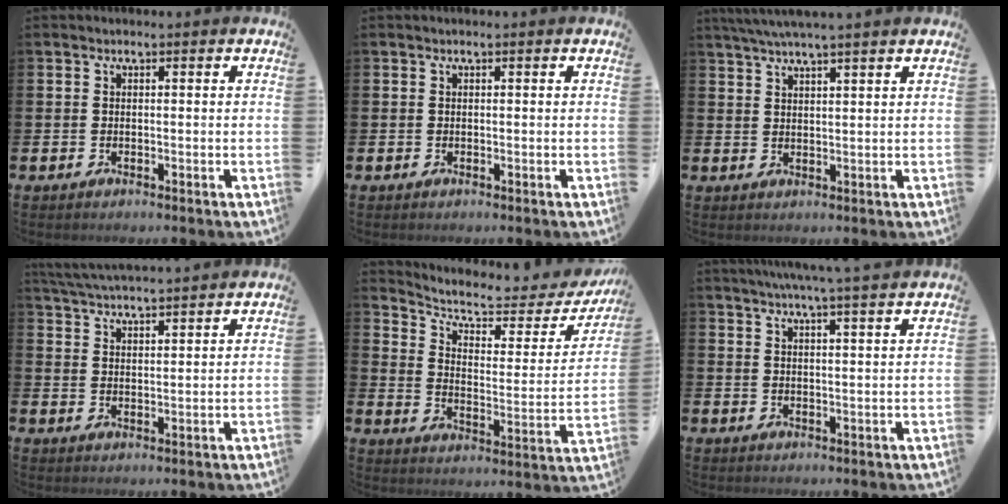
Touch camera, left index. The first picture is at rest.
{"total": 0.0}
{"total": 3.8, "force": [3.5, -0.5, 1.3], "torque": [-0.042, -0.004, 0.066]}
{"total": 4.6, "force": [4.6, -0.3, 0.4], "torque": [-0.028, -0.025, 0.083]}
{"total": 6.8, "force": [5.8, 2.2, 2.8], "torque": [-0.073, -0.040, 0.093]}
{"total": 4.9, "force": [4.6, -1.2, 1.5], "torque": [-0.032, -0.022, 0.080]}